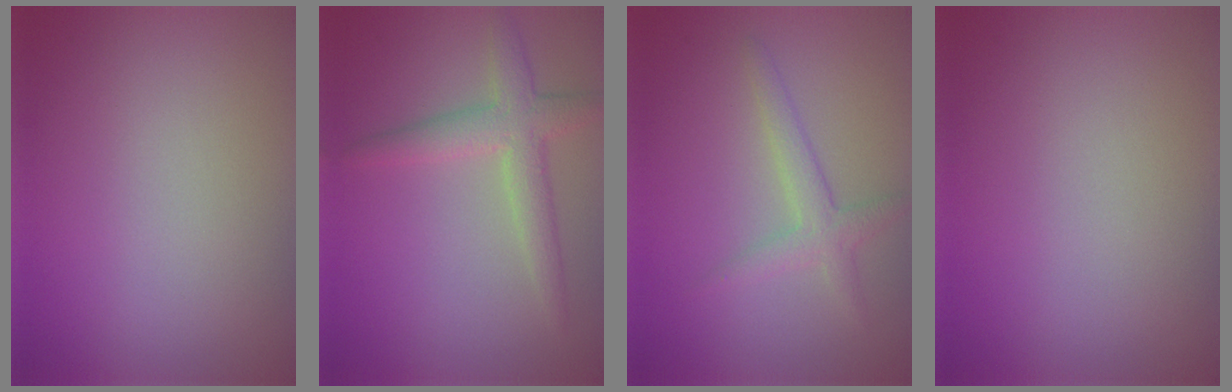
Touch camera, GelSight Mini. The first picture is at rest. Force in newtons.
{"total": 3.3, "press": 3.3, "slide": 0.1}
{"total": 2.3, "press": 2.3, "slide": 0.1}
{"total": 0.0}